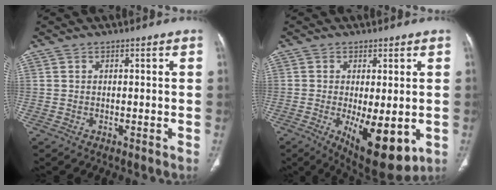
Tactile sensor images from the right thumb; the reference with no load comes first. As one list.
[{"total": 12.4, "force": [-2.9, 4.9, 11.0], "torque": [-0.157, -0.025, -0.026]}]